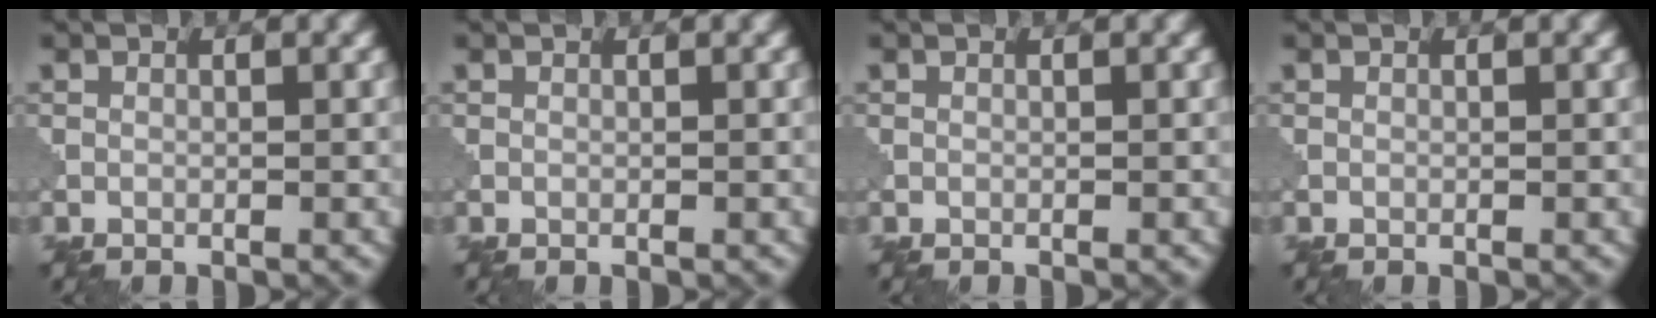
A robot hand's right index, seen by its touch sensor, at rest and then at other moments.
{"total": 0.0}
{"total": 0.0}
{"total": 0.0}